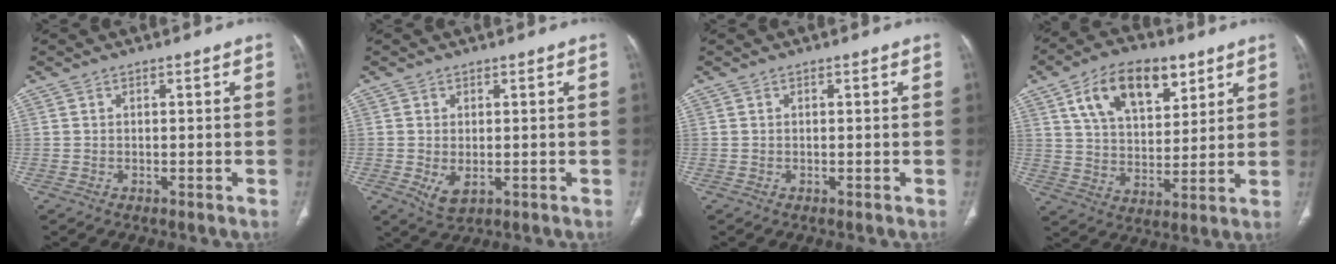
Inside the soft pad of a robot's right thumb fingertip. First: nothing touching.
{"total": 3.6, "force": [-0.7, 2.1, 2.8], "torque": [-0.054, -0.010, 0.000]}
{"total": 0.0}
{"total": 16.0, "force": [8.2, 9.0, 10.5], "torque": [-0.137, -0.024, 0.146]}